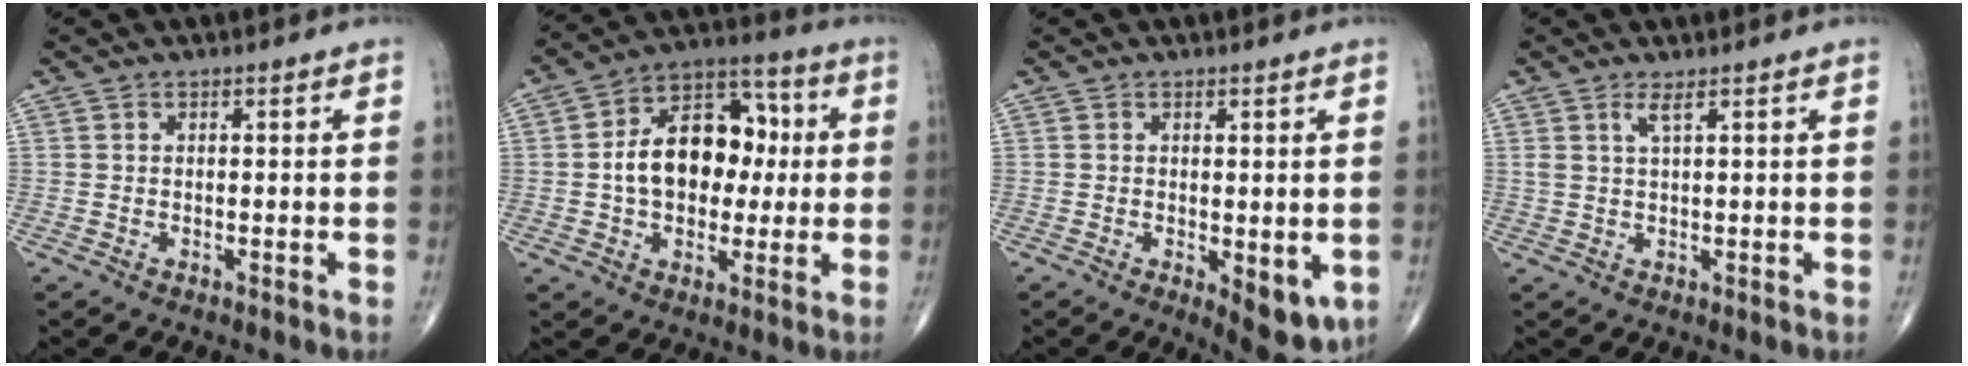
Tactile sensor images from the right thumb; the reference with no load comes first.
{"total": 16.0, "force": [0.7, 10.9, 11.8], "torque": [-0.148, 0.035, 0.006]}
{"total": 7.0, "force": [-1.6, 3.0, 6.0], "torque": [-0.066, -0.016, -0.013]}
{"total": 1.8, "force": [1.1, 0.0, 1.4], "torque": [-0.037, -0.010, 0.026]}